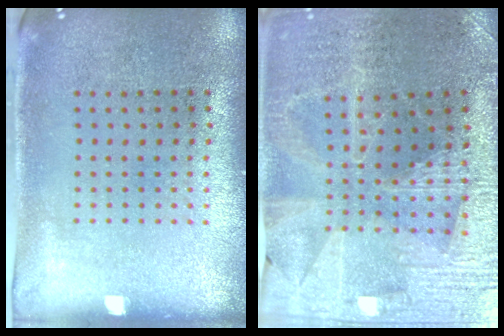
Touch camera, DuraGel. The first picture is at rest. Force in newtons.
{"total": 3.0, "press": 3.0, "slide": 0.5}